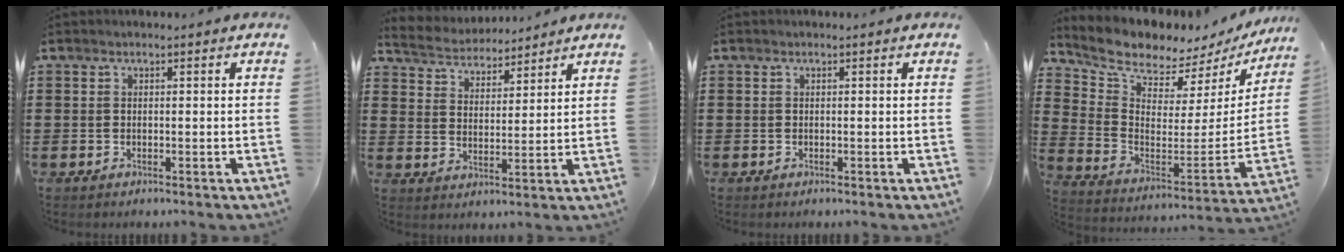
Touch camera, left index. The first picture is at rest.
{"total": 4.4, "force": [4.3, 0.7, -0.2], "torque": [-0.020, -0.023, 0.075]}
{"total": 0.0}
{"total": 6.4, "force": [6.1, 1.3, 1.2], "torque": [-0.066, -0.065, 0.104]}